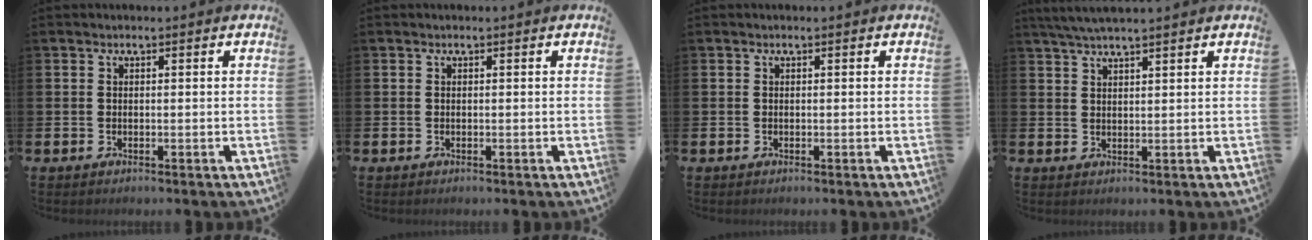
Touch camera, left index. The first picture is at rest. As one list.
[{"total": 0.0}, {"total": 0.0}, {"total": 3.7, "force": [3.4, 0.1, 1.5], "torque": [-0.043, -0.002, 0.063]}]